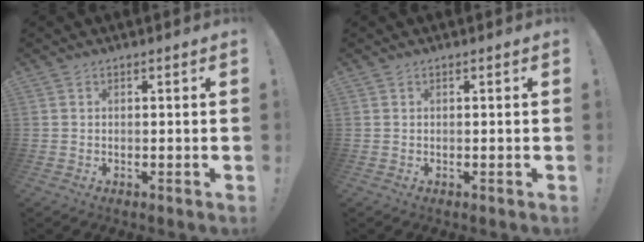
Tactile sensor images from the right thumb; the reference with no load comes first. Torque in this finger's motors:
{"motor_torque": [0.00, 0.00, 0.00, 0.00, 0.00]}